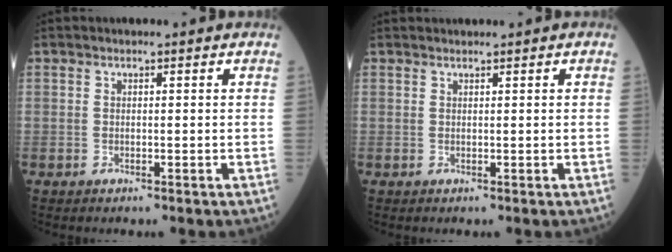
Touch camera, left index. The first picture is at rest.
{"total": 0.6, "force": [0.5, -0.1, 0.3], "torque": [-0.007, 0.013, 0.015]}